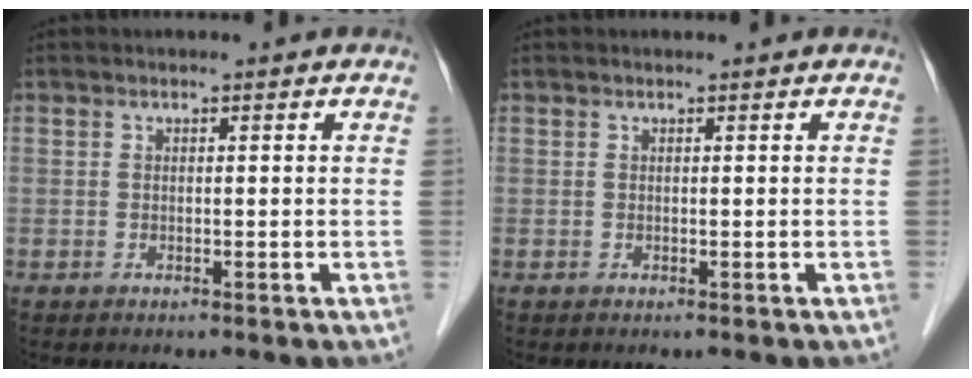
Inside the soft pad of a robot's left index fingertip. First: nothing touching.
{"total": 0.0}